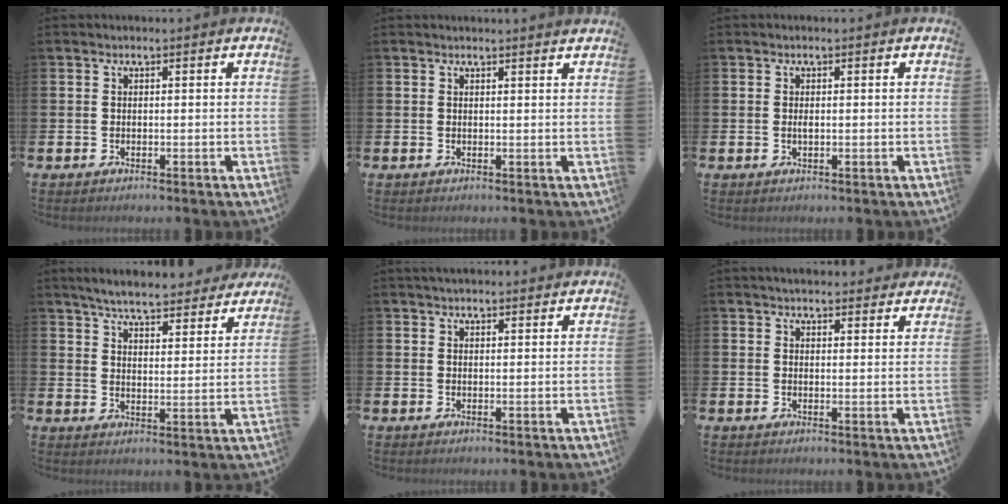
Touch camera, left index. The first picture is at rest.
{"total": 1.0, "force": [1.0, -0.1, 0.1], "torque": [0.011, -0.008, 0.016]}
{"total": 0.7, "force": [0.1, 0.3, 0.7], "torque": [-0.006, -0.002, 0.000]}
{"total": 6.1, "force": [5.9, 0.7, 1.4], "torque": [-0.034, -0.040, 0.099]}
{"total": 2.2, "force": [2.1, 0.4, 0.3], "torque": [0.002, -0.009, 0.036]}
{"total": 3.2, "force": [3.2, 0.5, 0.2], "torque": [0.006, -0.018, 0.055]}